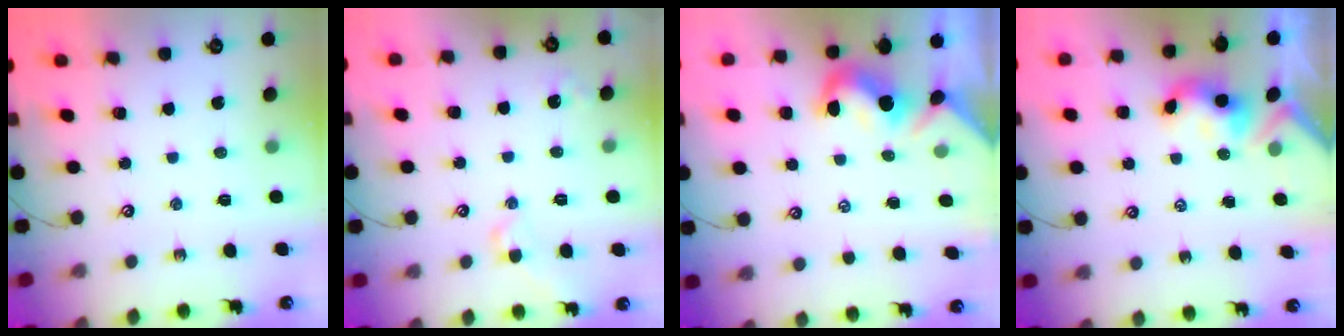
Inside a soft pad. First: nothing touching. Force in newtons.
{"total": 3.9, "press": 3.8, "slide": 0.7}
{"total": 1.9, "press": 1.8, "slide": 0.6}
{"total": 3.4, "press": 3.4, "slide": 0.3}